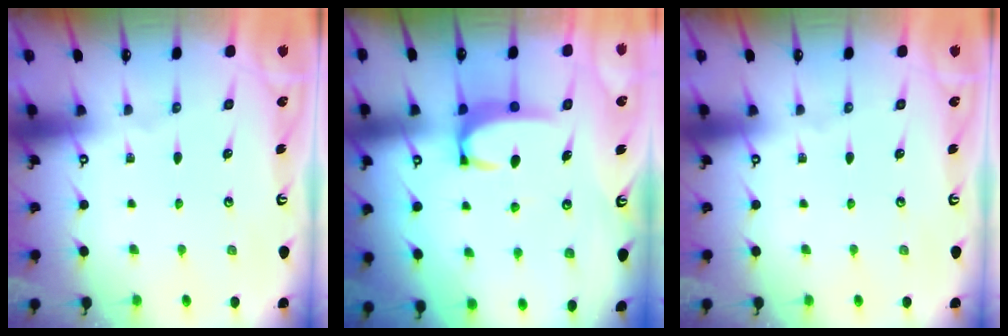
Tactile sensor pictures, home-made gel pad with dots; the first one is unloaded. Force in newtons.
{"total": 2.7, "press": 2.7, "slide": 0.5}
{"total": 0.0}